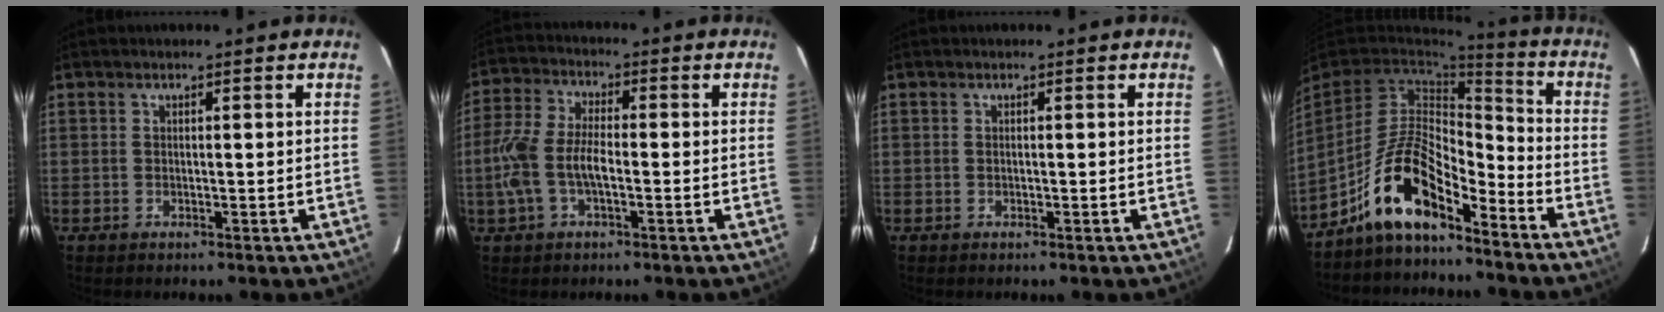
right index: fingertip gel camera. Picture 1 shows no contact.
{"total": 9.1, "force": [-2.1, 4.0, 7.8], "torque": [-0.173, 0.007, -0.041]}
{"total": 0.0}
{"total": 12.9, "force": [-9.0, 4.6, 8.0], "torque": [-0.166, 0.011, -0.172]}